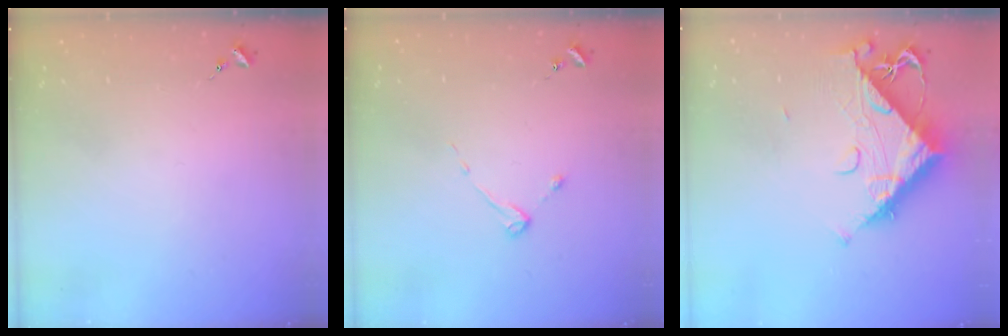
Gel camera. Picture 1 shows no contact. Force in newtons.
{"total": 2.6, "press": 2.6, "slide": 0.4}
{"total": 11.9, "press": 11.8, "slide": 1.4}